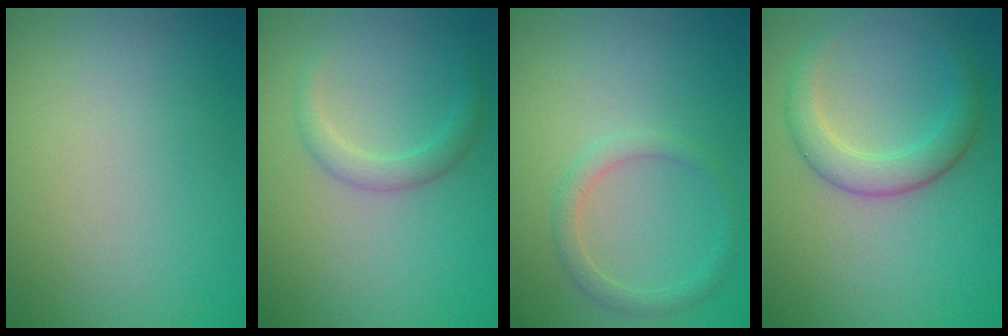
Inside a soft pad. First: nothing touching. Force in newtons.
{"total": 1.9, "press": 1.9, "slide": 0.1}
{"total": 1.7, "press": 1.7, "slide": 0.1}
{"total": 3.5, "press": 3.5, "slide": 0.1}